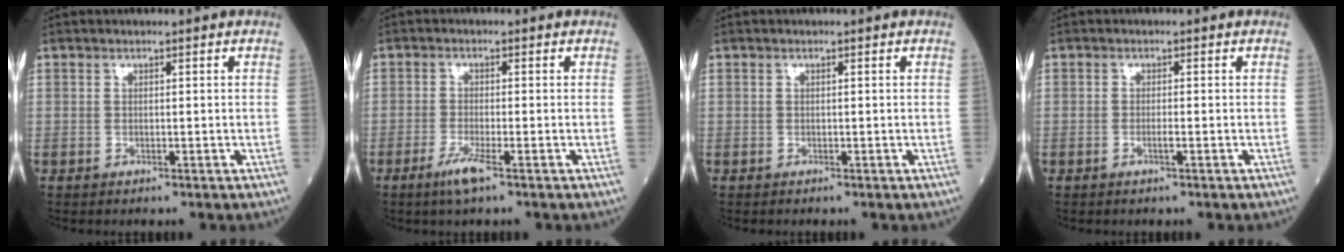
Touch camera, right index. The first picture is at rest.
{"total": 3.5, "force": [-2.1, -0.1, 2.8], "torque": [-0.064, -0.010, -0.043]}
{"total": 0.0}
{"total": 1.0, "force": [-0.5, -0.1, 0.9], "torque": [-0.018, 0.000, -0.009]}